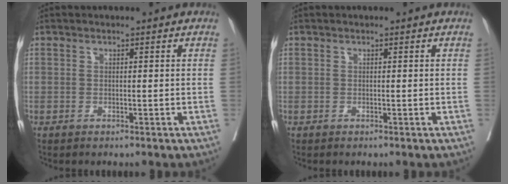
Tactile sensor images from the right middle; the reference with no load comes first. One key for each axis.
{"total": 0.0}